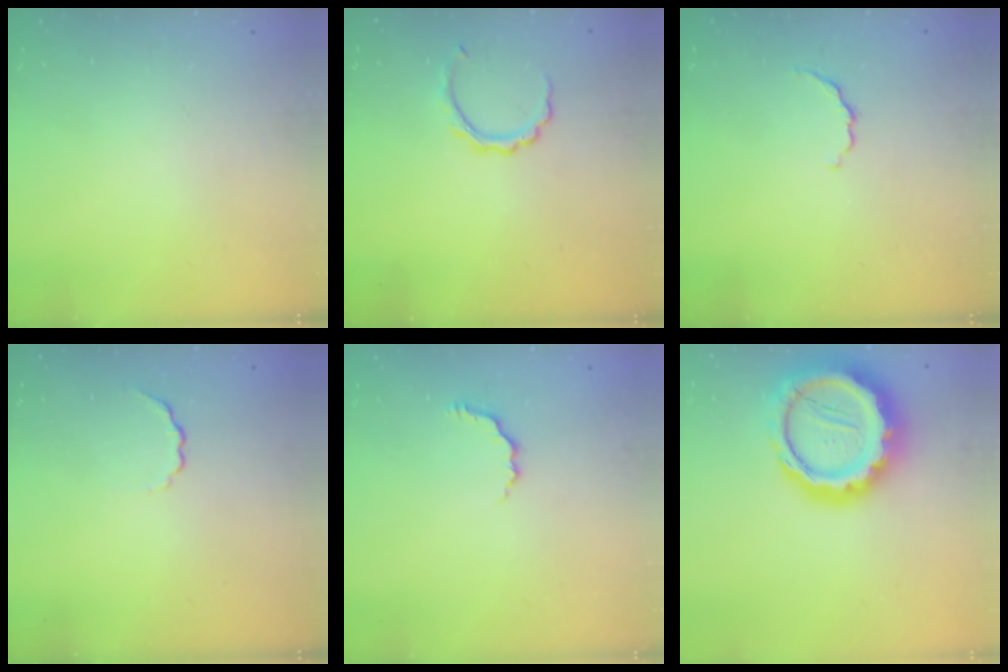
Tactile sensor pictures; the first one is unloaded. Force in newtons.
{"total": 4.8, "press": 4.8, "slide": 0.2}
{"total": 4.1, "press": 3.9, "slide": 1.1}
{"total": 2.1, "press": 2.0, "slide": 0.8}
{"total": 3.3, "press": 3.3, "slide": 0.6}
{"total": 23.7, "press": 23.3, "slide": 4.5}